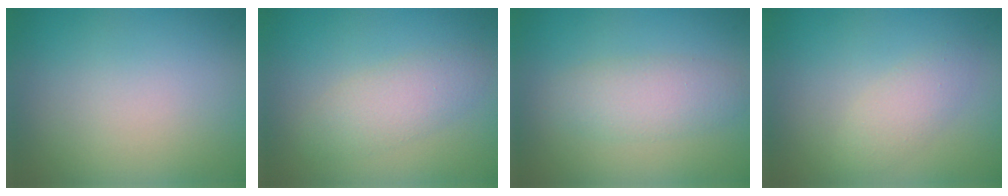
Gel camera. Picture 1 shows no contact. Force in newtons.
{"total": 2.8, "press": 2.8, "slide": 0.0}
{"total": 3.0, "press": 3.0, "slide": 0.1}
{"total": 2.0, "press": 2.0, "slide": 0.2}